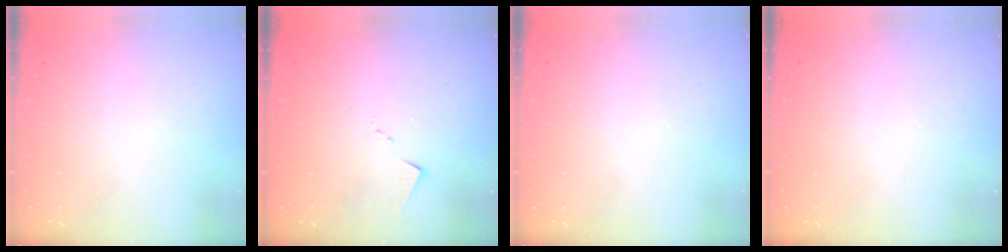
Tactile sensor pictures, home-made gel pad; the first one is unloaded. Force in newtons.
{"total": 6.5, "press": 6.5, "slide": 0.5}
{"total": 0.0}
{"total": 1.0, "press": 0.9, "slide": 0.1}